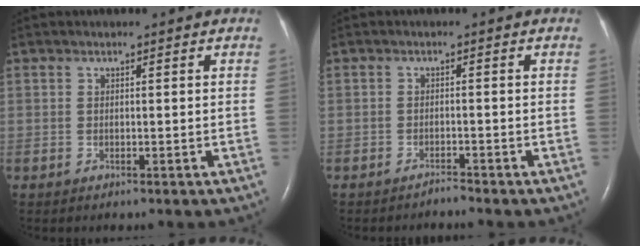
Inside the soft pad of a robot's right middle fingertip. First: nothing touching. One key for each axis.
{"total": 1.1, "fx": -1.1, "fy": 0.0, "fz": -0.4, "tx": 0.008, "ty": -0.006, "tz": -0.017}